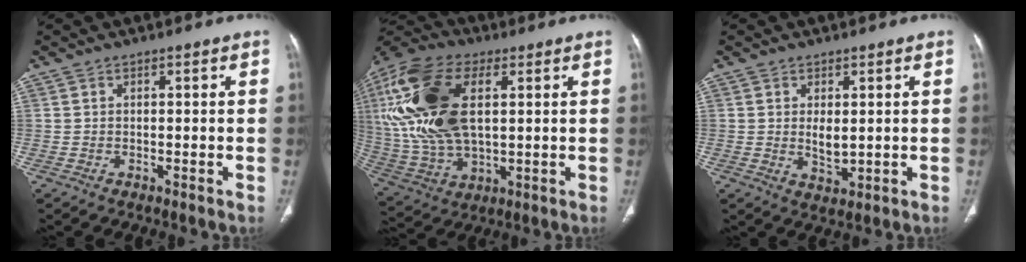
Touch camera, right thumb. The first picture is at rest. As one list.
[{"total": 23.4, "force": [4.9, 12.2, 19.3], "torque": [-0.416, -0.004, 0.088]}, {"total": 3.3, "force": [0.5, 1.6, 2.9], "torque": [-0.045, -0.013, 0.016]}]